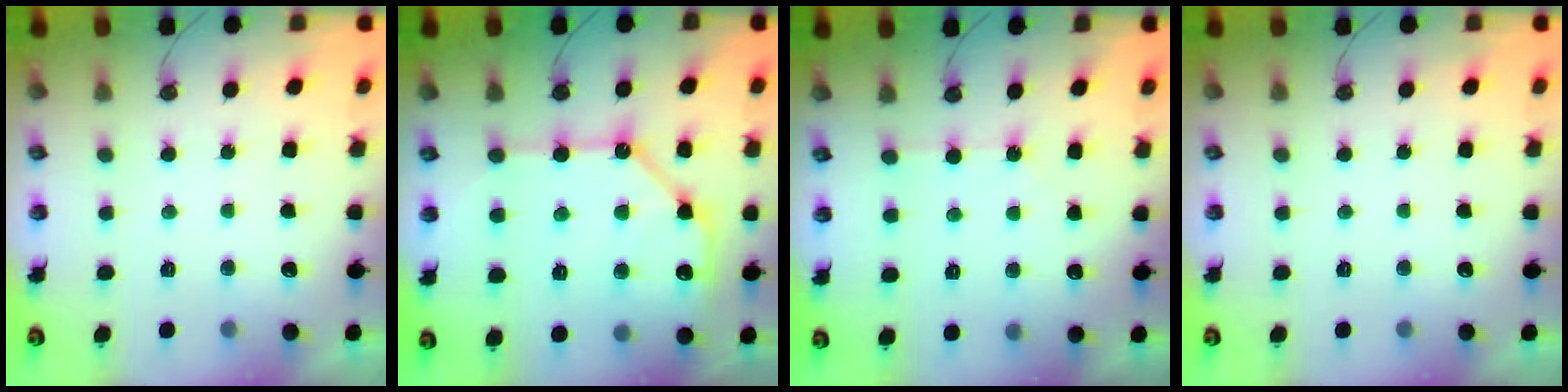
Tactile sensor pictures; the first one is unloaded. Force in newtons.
{"total": 15.7, "press": 15.6, "slide": 1.7}
{"total": 2.7, "press": 2.7, "slide": 0.3}
{"total": 0.0}